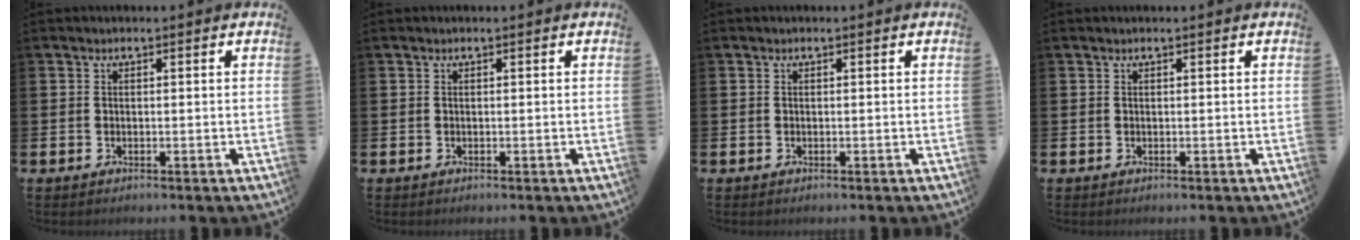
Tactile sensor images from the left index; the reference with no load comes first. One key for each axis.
{"total": 0.0}
{"total": 0.0}
{"total": 0.0}